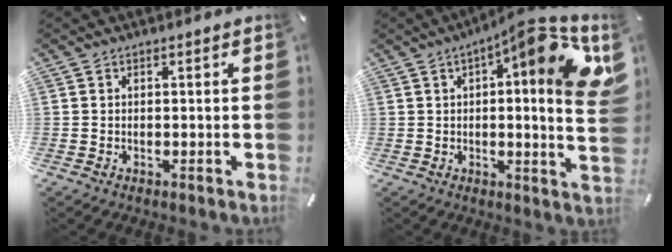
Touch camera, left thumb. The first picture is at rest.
{"total": 14.5, "force": [5.5, 2.8, 13.1], "torque": [-0.172, -0.043, 0.077]}